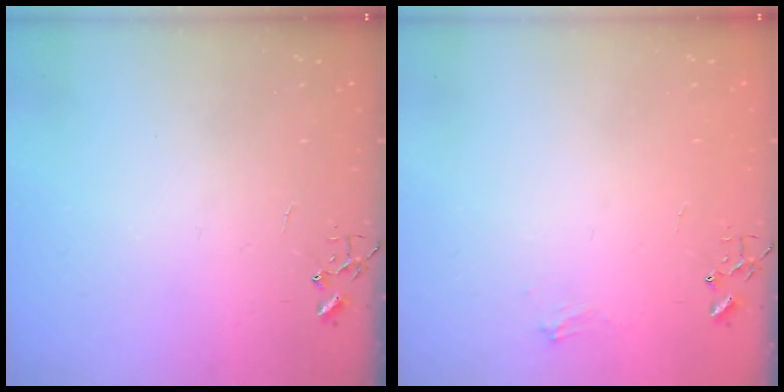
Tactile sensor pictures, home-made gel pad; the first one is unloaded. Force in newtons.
{"total": 6.1, "press": 6.1, "slide": 0.7}